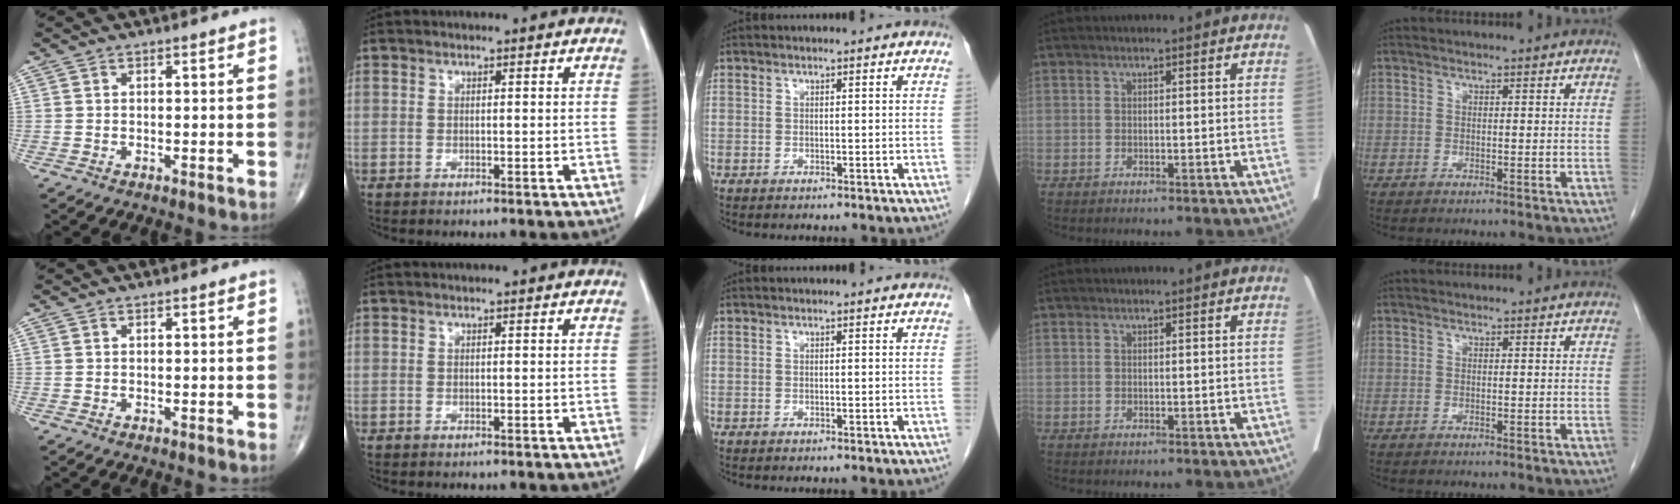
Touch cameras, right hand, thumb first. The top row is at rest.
{}